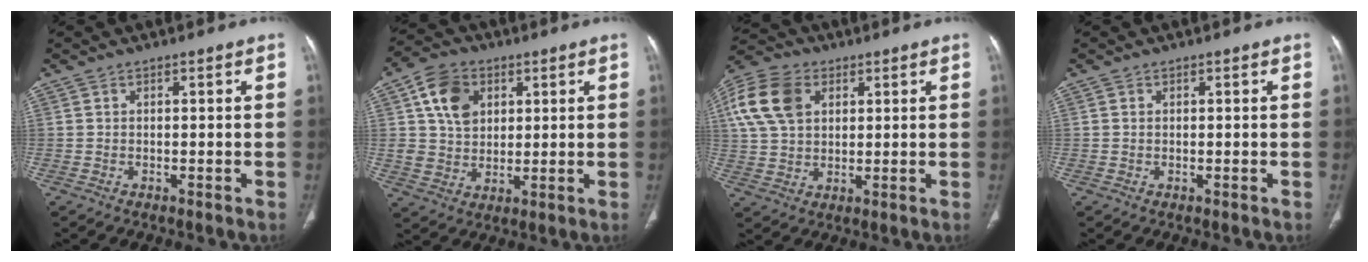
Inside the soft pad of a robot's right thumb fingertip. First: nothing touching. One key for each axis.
{"total": 10.7, "fx": 3.9, "fy": 8.1, "fz": 5.8, "tx": -0.077, "ty": -0.007, "tz": 0.073}
{"total": 14.3, "fx": 4.8, "fy": 10.0, "fz": 9.0, "tx": -0.179, "ty": 0.006, "tz": 0.089}
{"total": 0.0}